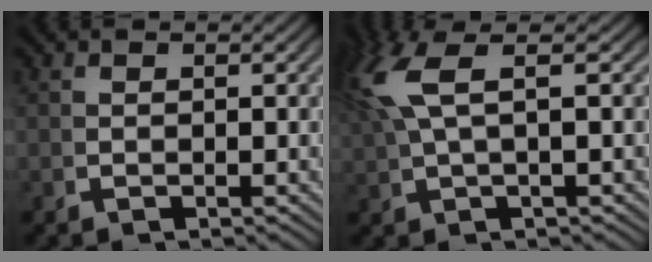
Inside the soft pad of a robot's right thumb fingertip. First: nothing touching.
{"total": 5.8, "force": [2.7, 2.0, 4.7], "torque": [-0.099, 0.014, 0.051]}